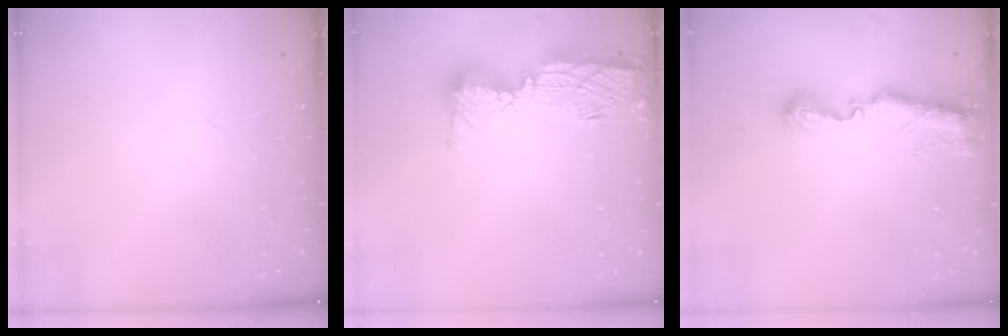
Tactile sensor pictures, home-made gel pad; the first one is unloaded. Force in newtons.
{"total": 16.3, "press": 16.3, "slide": 1.3}
{"total": 9.2, "press": 9.2, "slide": 0.4}